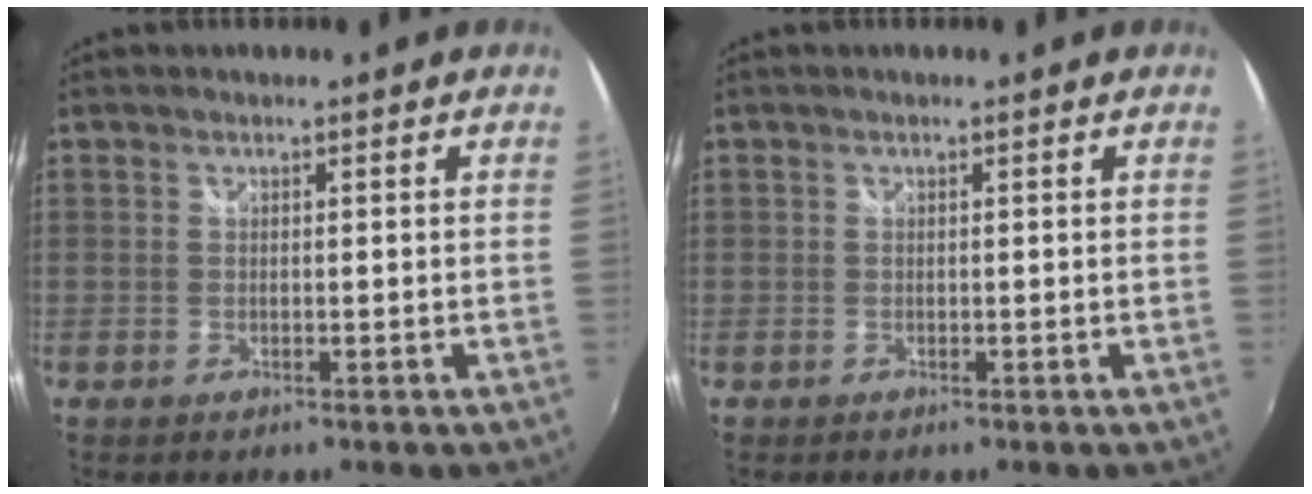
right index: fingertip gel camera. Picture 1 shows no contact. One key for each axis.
{"total": 0.9, "fx": -0.4, "fy": 0.8, "fz": -0.1, "tx": -0.002, "ty": 0.001, "tz": -0.006}